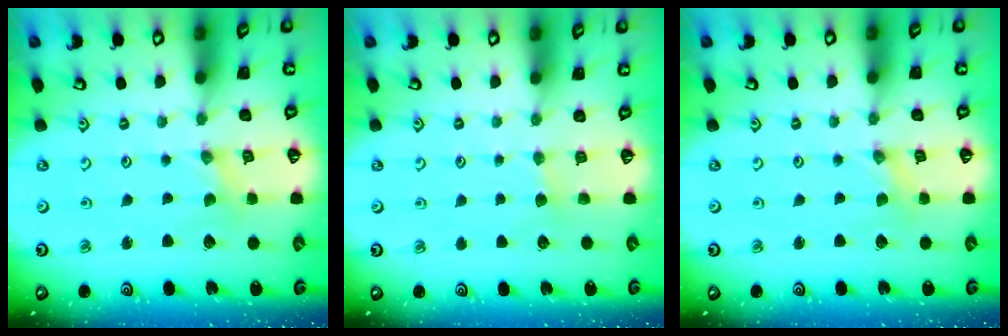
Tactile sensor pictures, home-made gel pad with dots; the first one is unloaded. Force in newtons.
{"total": 2.4, "press": 2.4, "slide": 0.4}
{"total": 0.0}